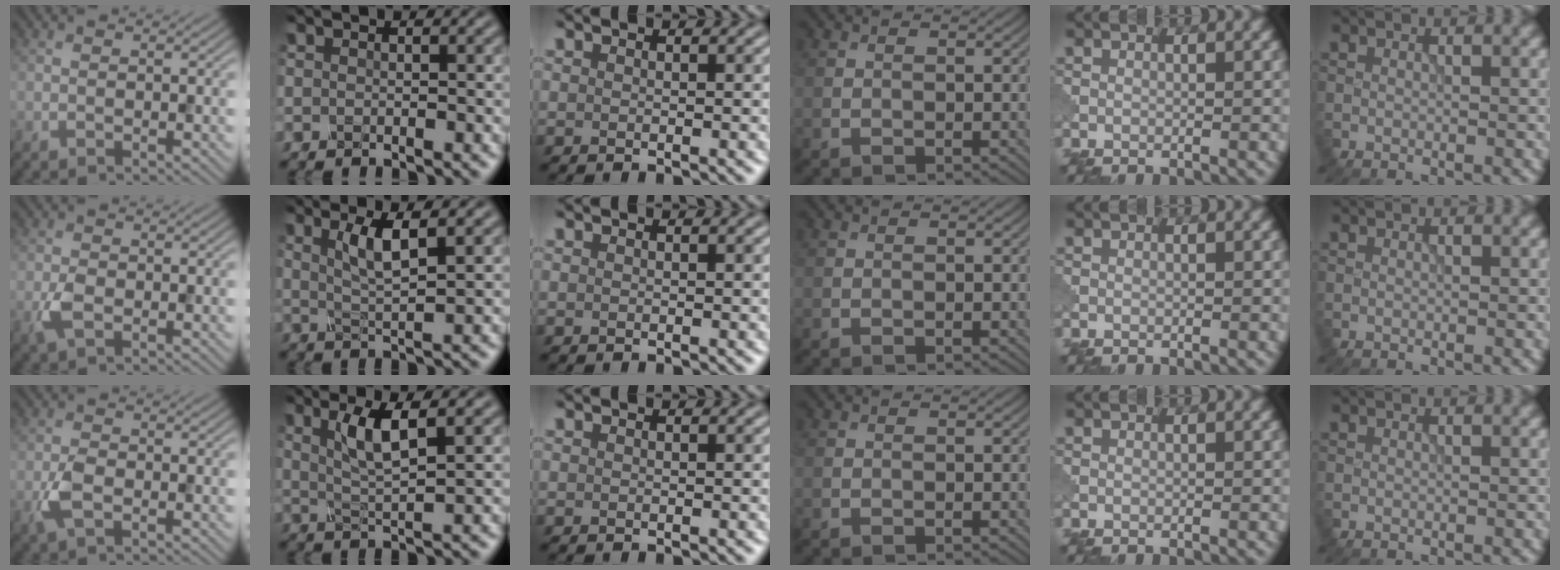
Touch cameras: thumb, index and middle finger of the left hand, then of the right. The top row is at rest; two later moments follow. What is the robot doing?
{"motion": "squeeze", "object": "clothespin"}